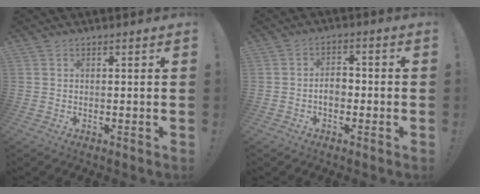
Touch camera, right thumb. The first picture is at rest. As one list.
[{"total": 4.9, "force": [-1.2, 3.3, 3.4], "torque": [-0.052, 0.009, -0.023]}]